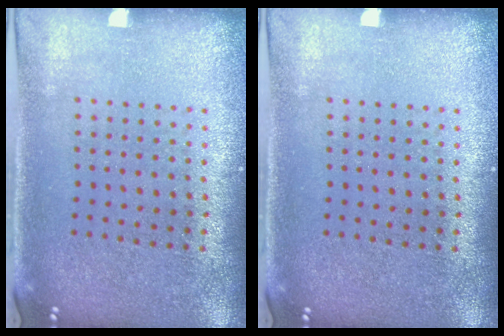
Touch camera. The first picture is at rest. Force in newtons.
{"total": 0.0}